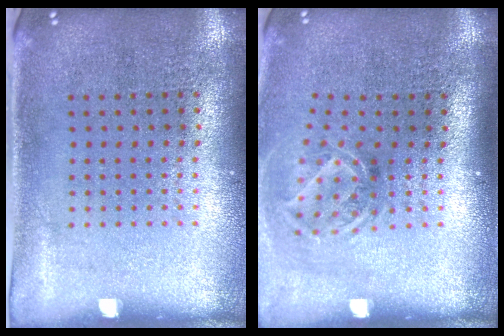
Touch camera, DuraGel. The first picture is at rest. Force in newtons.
{"total": 2.0, "press": 1.3, "slide": 1.4}